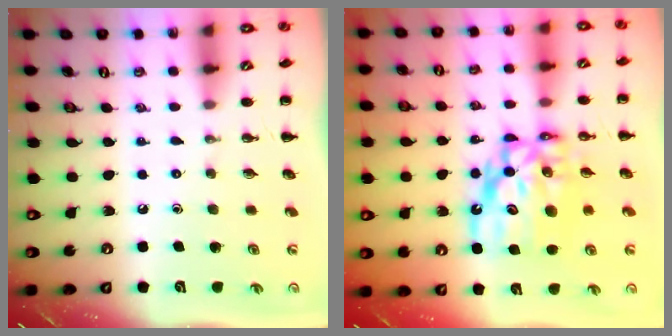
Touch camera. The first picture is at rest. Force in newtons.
{"total": 13.2, "press": 12.7, "slide": 3.6}